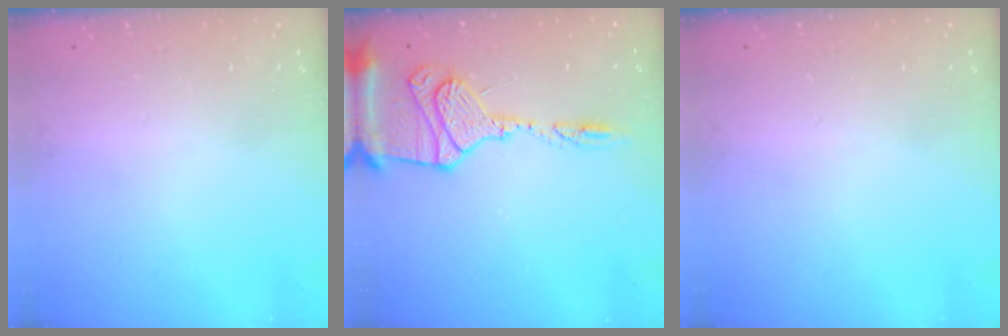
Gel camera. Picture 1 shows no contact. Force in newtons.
{"total": 14.7, "press": 14.6, "slide": 1.8}
{"total": 0.0}